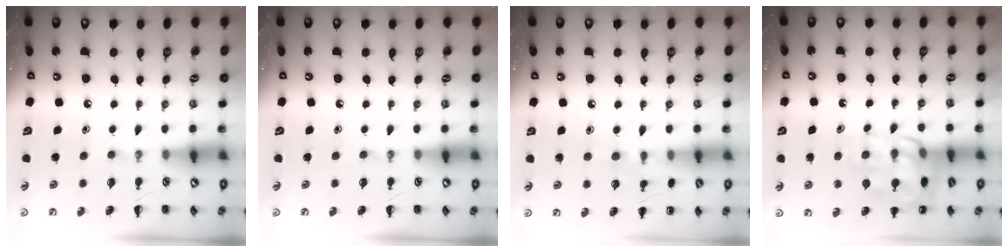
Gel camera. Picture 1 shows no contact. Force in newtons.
{"total": 0.0}
{"total": 7.5, "press": 7.2, "slide": 1.9}
{"total": 13.5, "press": 13.5, "slide": 1.2}